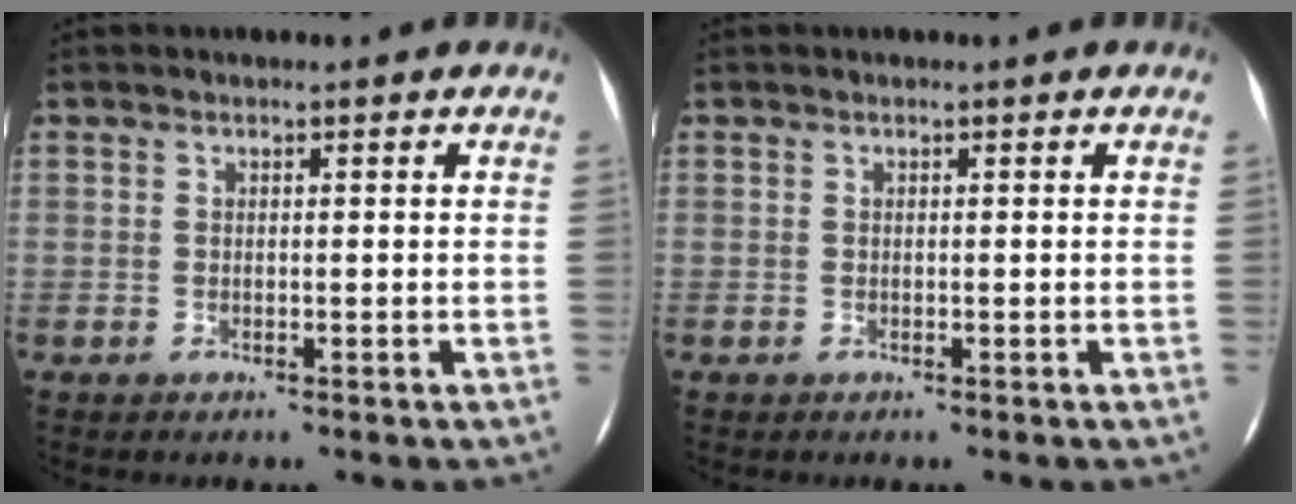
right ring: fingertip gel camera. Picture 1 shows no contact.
{"total": 0.0}